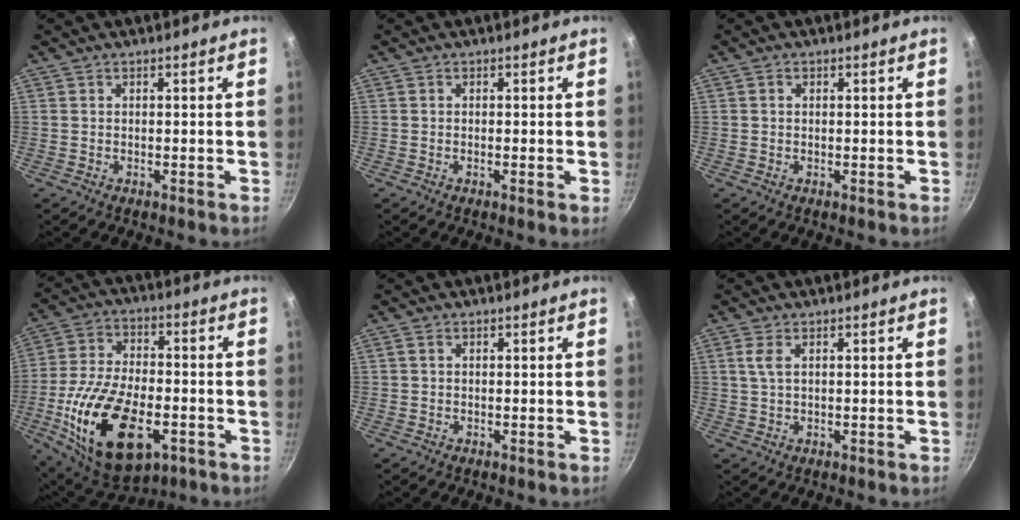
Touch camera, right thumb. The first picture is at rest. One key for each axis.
{"total": 0.8, "fx": -0.3, "fy": 0.0, "fz": 0.8, "tx": -0.013, "ty": -0.003, "tz": -0.007}
{"total": 0.7, "fx": 0.1, "fy": 0.6, "fz": 0.3, "tx": -0.004, "ty": 0.005, "tz": 0.002}
{"total": 22.4, "fx": -7.4, "fy": 11.8, "fz": 17.6, "tx": -0.319, "ty": 0.013, "tz": -0.122}
{"total": 0.7, "fx": 0.2, "fy": 0.6, "fz": 0.4, "tx": -0.008, "ty": 0.004, "tz": 0.003}
{"total": 2.8, "fx": 0.9, "fy": 1.3, "fz": 2.3, "tx": -0.046, "ty": -0.001, "tz": 0.019}